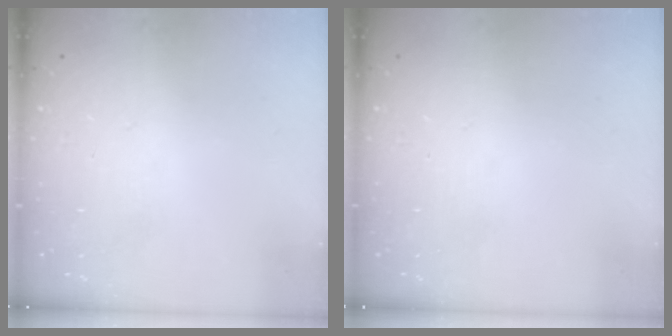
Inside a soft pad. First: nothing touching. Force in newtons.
{"total": 0.0}